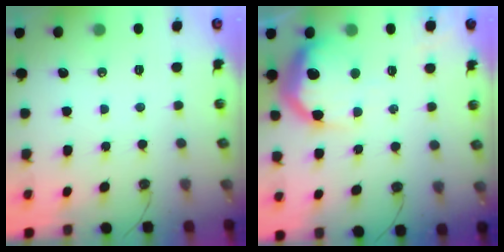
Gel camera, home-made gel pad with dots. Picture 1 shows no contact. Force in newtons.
{"total": 17.4, "press": 17.4, "slide": 1.2}